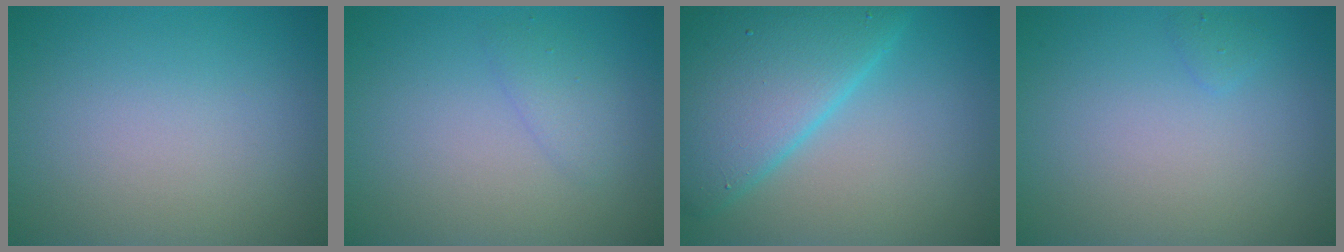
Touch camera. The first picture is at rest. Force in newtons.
{"total": 1.3, "press": 1.3, "slide": 0.1}
{"total": 9.2, "press": 9.2, "slide": 0.5}
{"total": 0.6, "press": 0.6, "slide": 0.1}